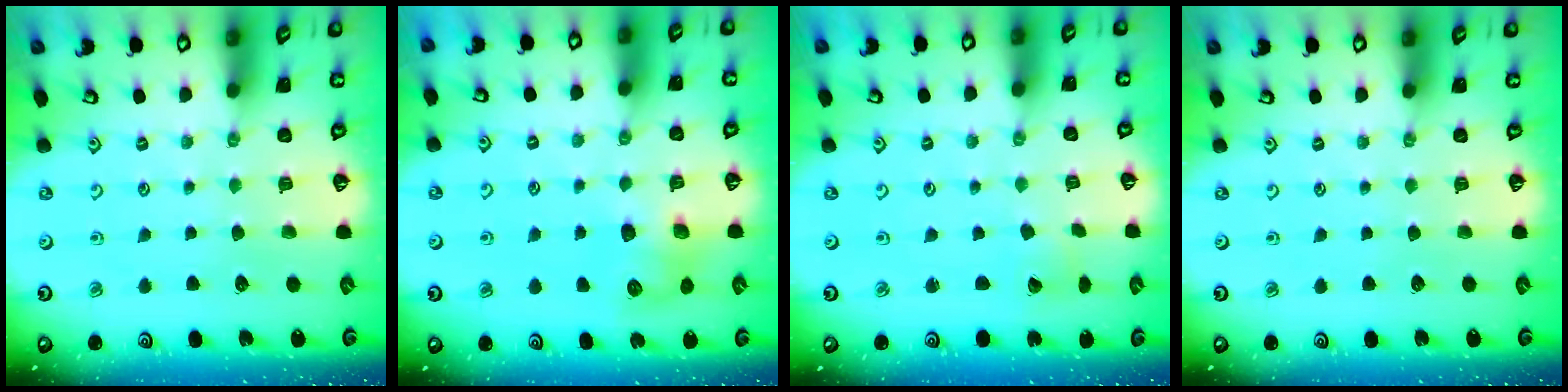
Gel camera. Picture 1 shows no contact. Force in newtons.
{"total": 7.8, "press": 7.8, "slide": 0.1}
{"total": 2.3, "press": 2.3, "slide": 0.2}
{"total": 0.0}